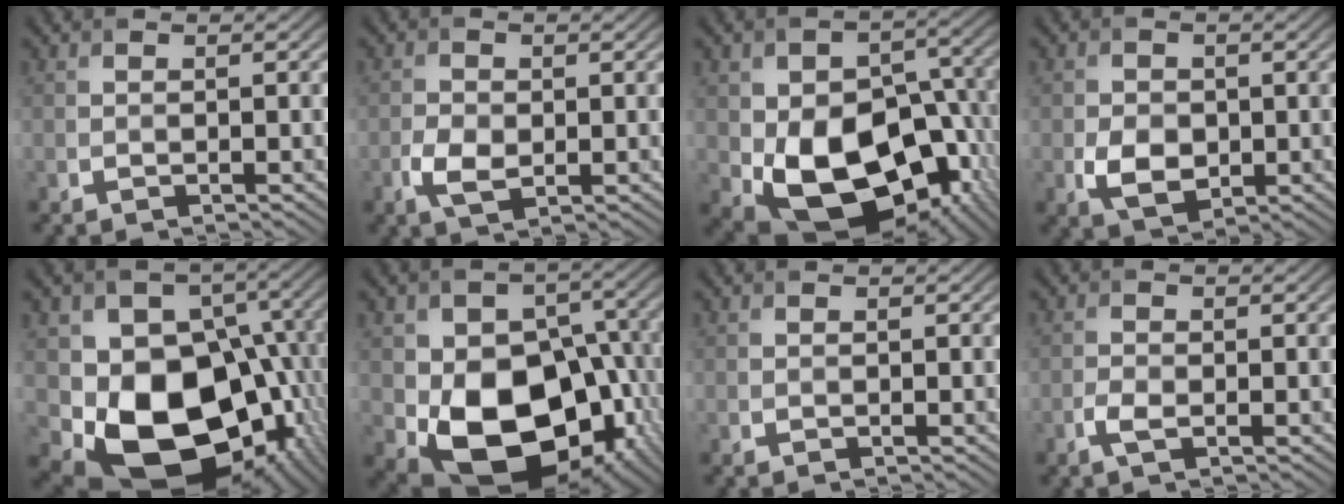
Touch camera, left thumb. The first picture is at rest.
{"total": 3.3, "force": [-0.8, 2.1, 2.4], "torque": [-0.056, -0.006, -0.018]}
{"total": 16.6, "force": [-4.3, 11.2, 11.5], "torque": [-0.174, -0.034, -0.052]}
{"total": 4.3, "force": [-0.8, 3.2, 2.7], "torque": [-0.056, -0.010, -0.015]}
{"total": 17.3, "force": [-3.7, 12.9, 10.9], "torque": [-0.150, -0.042, -0.040]}
{"total": 15.7, "force": [-4.0, 11.1, 10.4], "torque": [-0.156, -0.032, -0.057]}
{"total": 0.0}
{"total": 1.9, "force": [-0.9, 0.8, 1.5], "torque": [-0.034, -0.001, -0.021]}